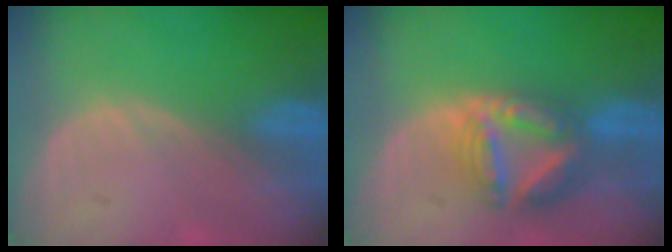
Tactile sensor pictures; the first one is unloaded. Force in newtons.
{"total": 8.2, "press": 7.2, "slide": 4.0}